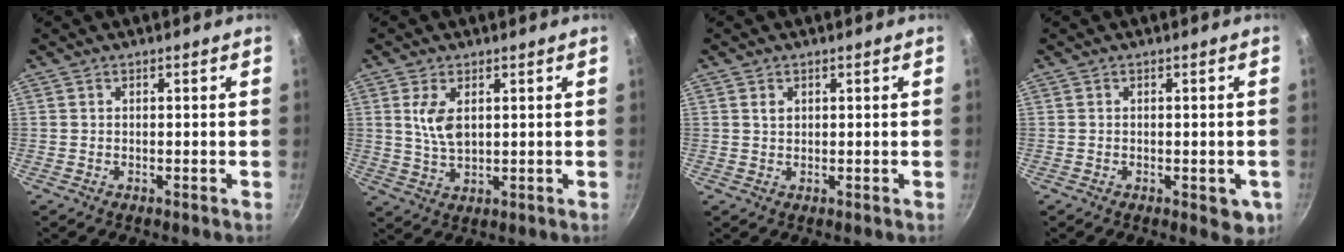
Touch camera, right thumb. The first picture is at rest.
{"total": 5.7, "force": [1.6, 3.0, 4.6], "torque": [-0.088, -0.009, 0.037]}
{"total": 1.4, "force": [0.6, 1.0, 0.8], "torque": [-0.009, -0.004, 0.013]}
{"total": 4.1, "force": [-1.3, 2.0, 3.3], "torque": [-0.019, -0.001, -0.012]}